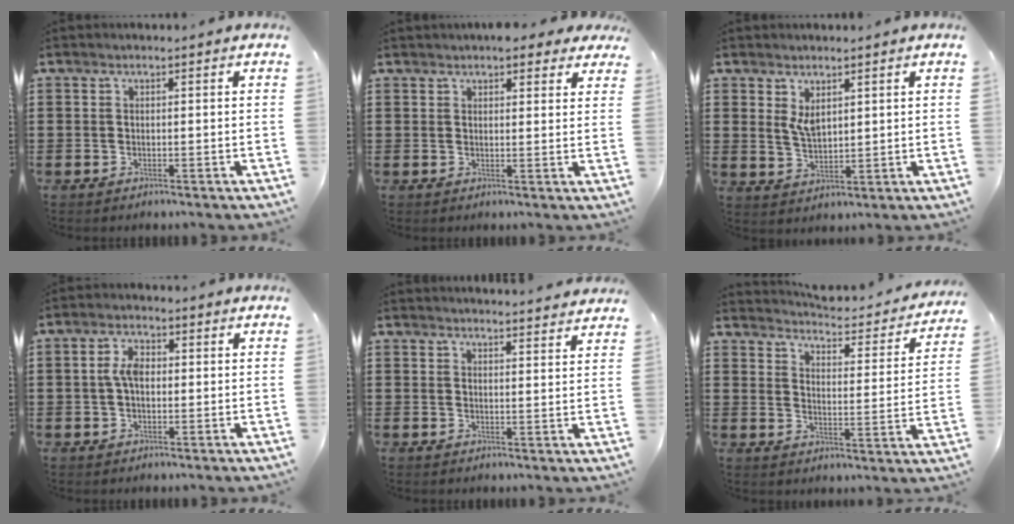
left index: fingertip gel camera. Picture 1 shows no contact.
{"total": 3.2, "force": [2.8, 1.1, 1.2], "torque": [-0.015, -0.005, 0.047]}
{"total": 3.6, "force": [2.1, 1.9, 2.3], "torque": [-0.049, 0.004, 0.039]}
{"total": 3.9, "force": [0.4, 2.0, 3.4], "torque": [-0.075, 0.007, 0.002]}
{"total": 2.8, "force": [2.8, -0.5, 0.0], "torque": [-0.001, -0.016, 0.049]}
{"total": 3.5, "force": [3.5, 0.0, 0.5], "torque": [-0.025, -0.036, 0.050]}